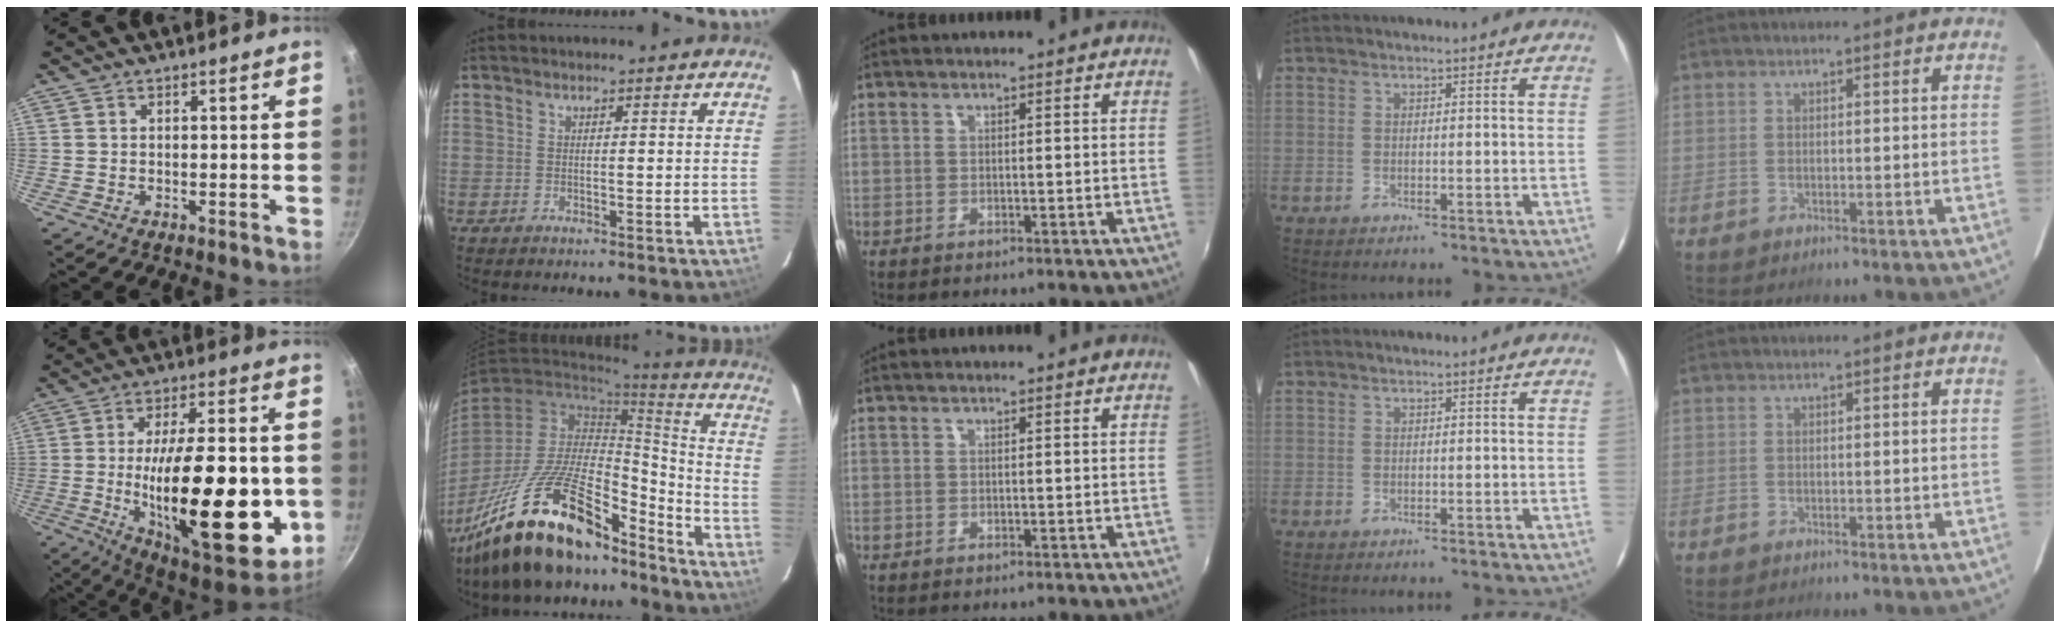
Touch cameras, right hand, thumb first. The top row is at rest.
{"thumb": {"total": 31.1, "force": [-4.7, 11.8, 28.4], "torque": [-0.404, -0.001, -0.062]}, "index": {"total": 26.5, "force": [-19.6, 9.4, 15.2], "torque": [-0.279, -0.003, -0.320]}}